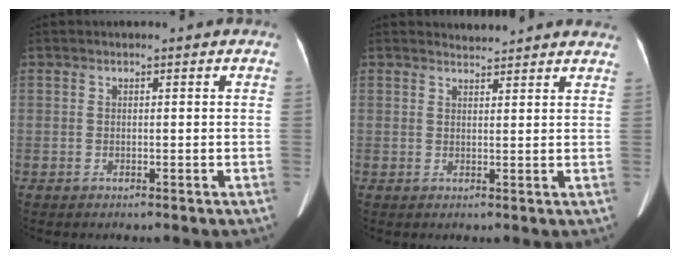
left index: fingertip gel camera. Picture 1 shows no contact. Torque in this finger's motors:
{"motor_torque": [0.31, -1.21, -0.01, 0.00]}